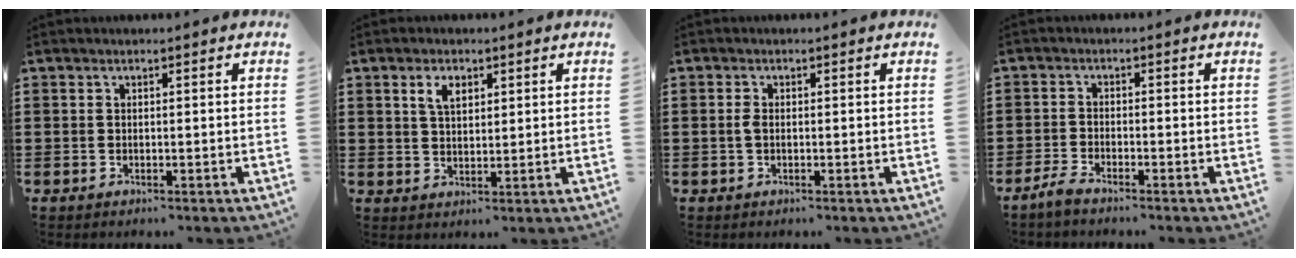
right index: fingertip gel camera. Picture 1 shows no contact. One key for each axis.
{"total": 3.3, "fx": 1.7, "fy": 1.8, "fz": 2.2, "tx": -0.050, "ty": 0.009, "tz": 0.029}
{"total": 1.5, "fx": -0.2, "fy": 0.6, "fz": 1.3, "tx": -0.033, "ty": 0.000, "tz": -0.007}
{"total": 2.1, "fx": -2.0, "fy": 0.1, "fz": 0.7, "tx": -0.023, "ty": 0.000, "tz": -0.042}